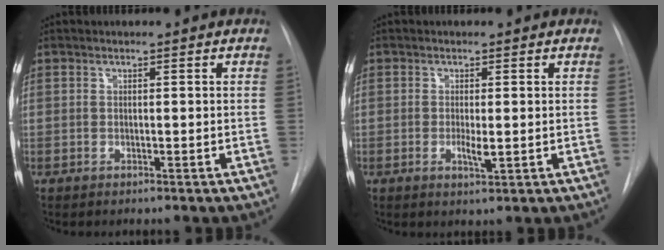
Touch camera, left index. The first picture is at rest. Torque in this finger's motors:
{"motor_torque": [0.52, 0.11, 0.06, 0.02]}